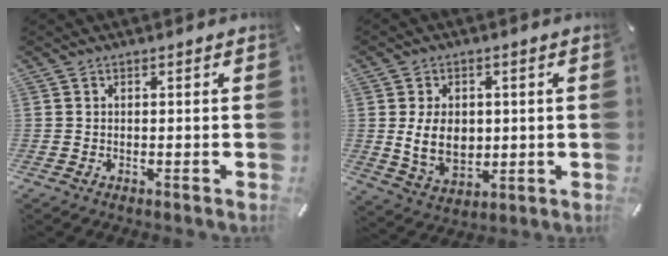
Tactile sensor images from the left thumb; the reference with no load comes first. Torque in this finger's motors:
{"motor_torque": [0.24, 0.35, 1.03, -0.17, 0.31]}